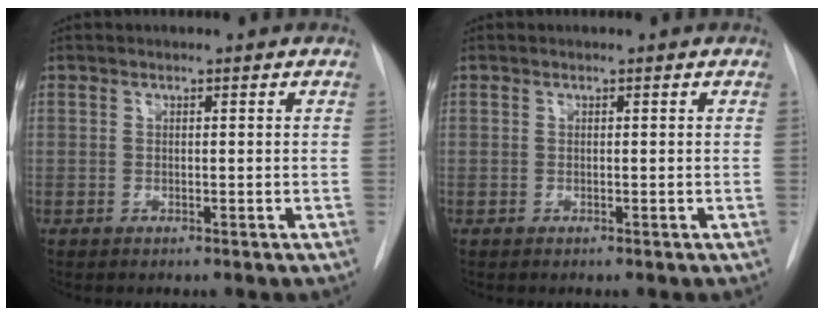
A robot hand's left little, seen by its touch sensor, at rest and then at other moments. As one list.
[{"total": 0.0}]